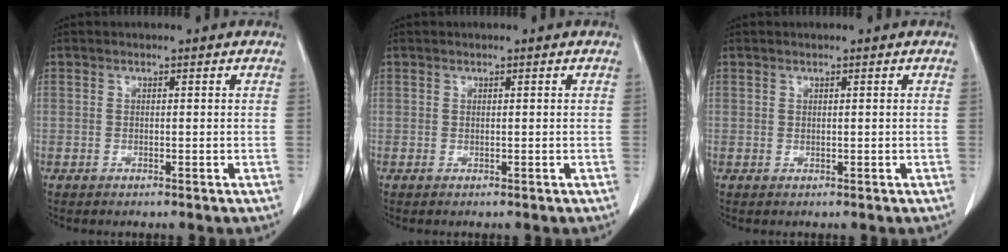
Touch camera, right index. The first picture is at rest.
{"total": 0.0}
{"total": 0.0}